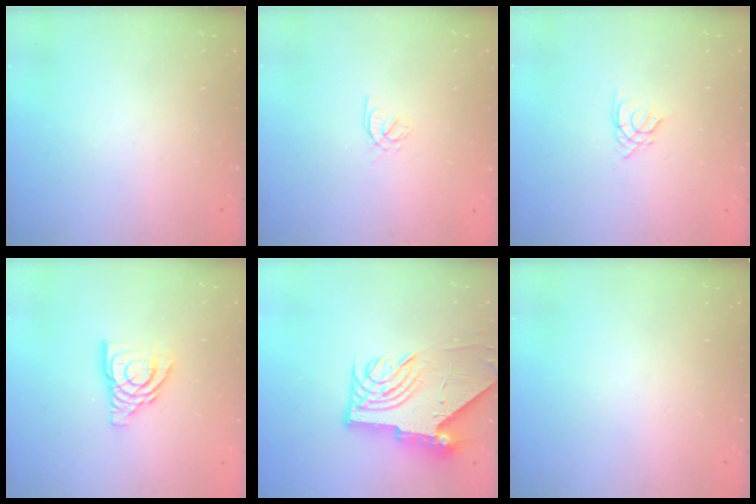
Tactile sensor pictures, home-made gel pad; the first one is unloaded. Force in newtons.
{"total": 2.1, "press": 2.0, "slide": 0.5}
{"total": 2.6, "press": 2.6, "slide": 0.3}
{"total": 12.4, "press": 12.3, "slide": 1.3}
{"total": 11.4, "press": 11.3, "slide": 1.6}
{"total": 0.0}